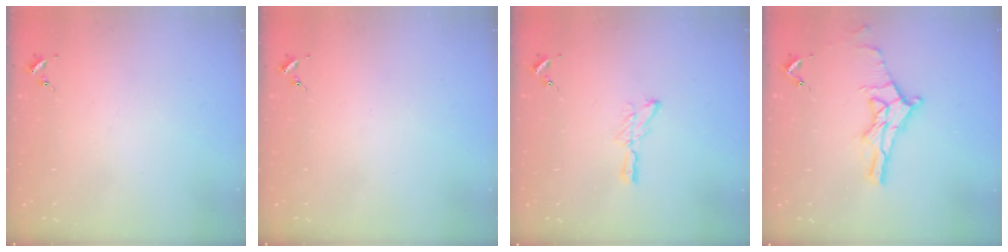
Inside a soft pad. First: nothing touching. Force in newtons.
{"total": 0.0}
{"total": 5.5, "press": 5.5, "slide": 0.5}
{"total": 12.5, "press": 12.4, "slide": 0.8}